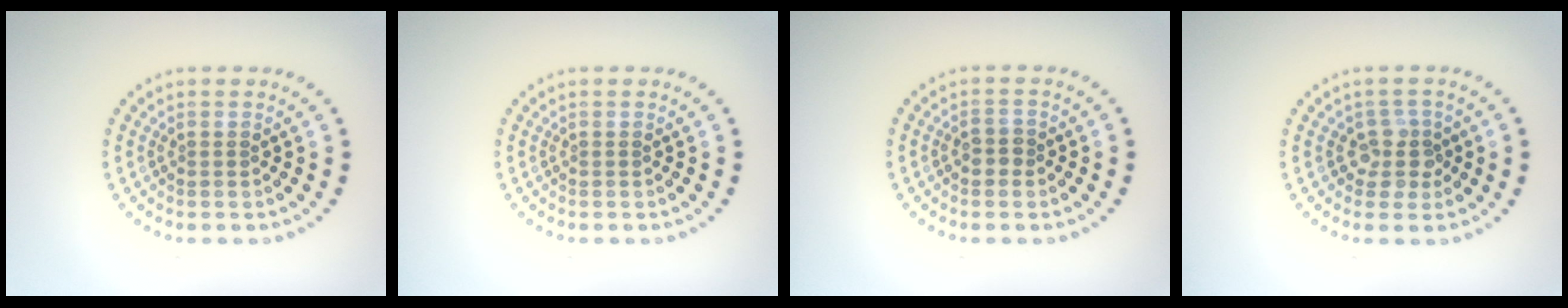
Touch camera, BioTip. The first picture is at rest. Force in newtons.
{"total": 0.0}
{"total": 1.4, "press": 1.4, "slide": 0.3}
{"total": 2.4, "press": 2.0, "slide": 1.4}